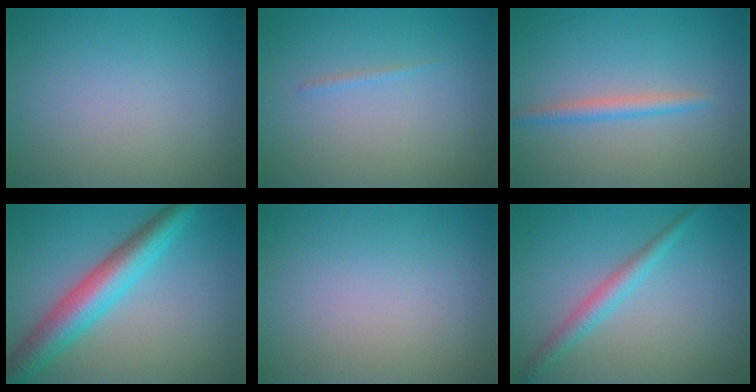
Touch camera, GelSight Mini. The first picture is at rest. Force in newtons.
{"total": 0.5, "press": 0.5, "slide": 0.1}
{"total": 1.9, "press": 1.9, "slide": 0.1}
{"total": 6.5, "press": 6.5, "slide": 0.0}
{"total": 0.0}
{"total": 2.4, "press": 2.4, "slide": 0.0}